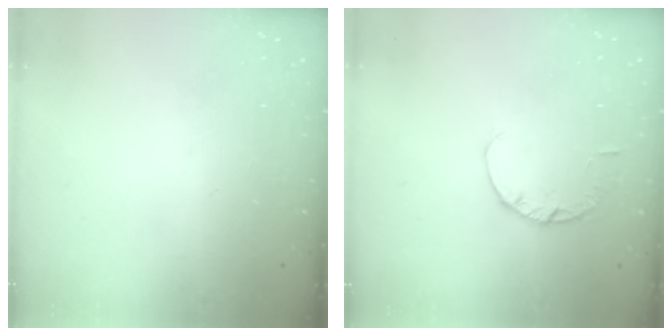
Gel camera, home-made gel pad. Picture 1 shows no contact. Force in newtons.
{"total": 2.9, "press": 2.8, "slide": 0.4}